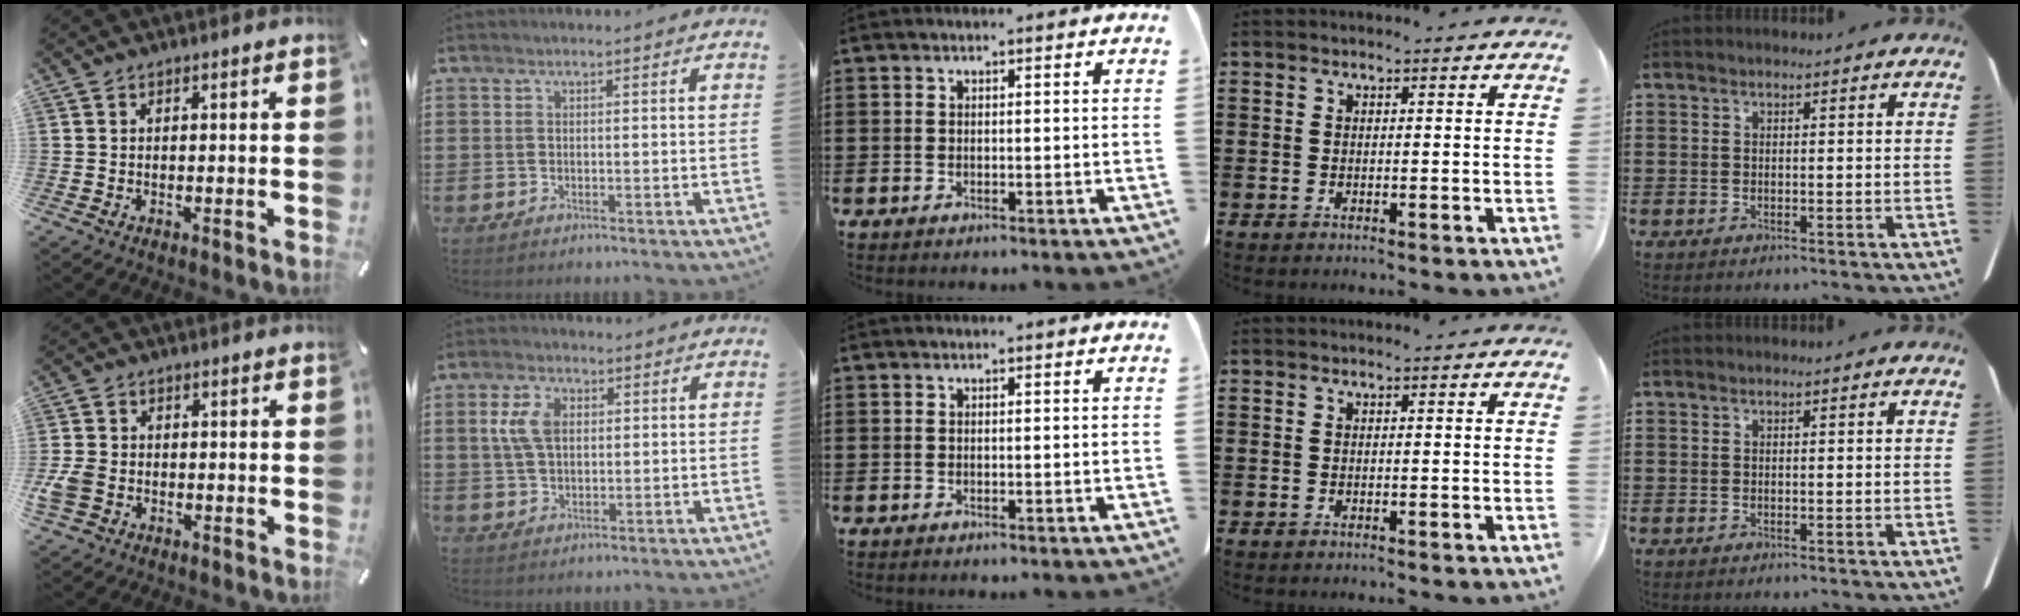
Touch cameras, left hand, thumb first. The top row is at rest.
{"thumb": {"total": 5.1, "force": [-1.6, 3.9, 2.8], "torque": [-0.072, 0.002, -0.033]}, "index": {"total": 5.5, "force": [1.6, 3.4, 4.0], "torque": [-0.098, 0.011, 0.024]}}